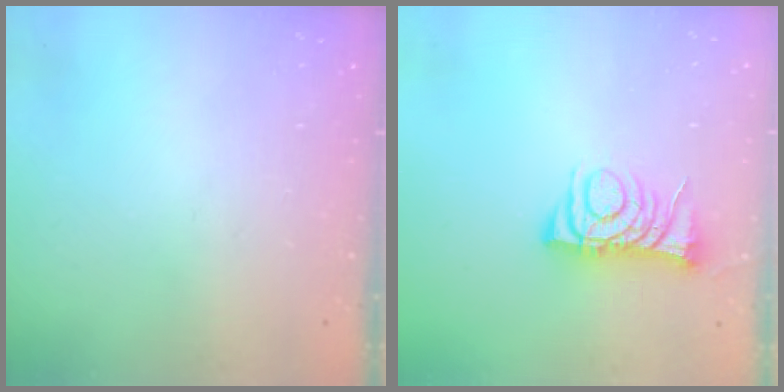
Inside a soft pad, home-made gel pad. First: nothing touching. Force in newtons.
{"total": 8.0, "press": 7.9, "slide": 1.1}